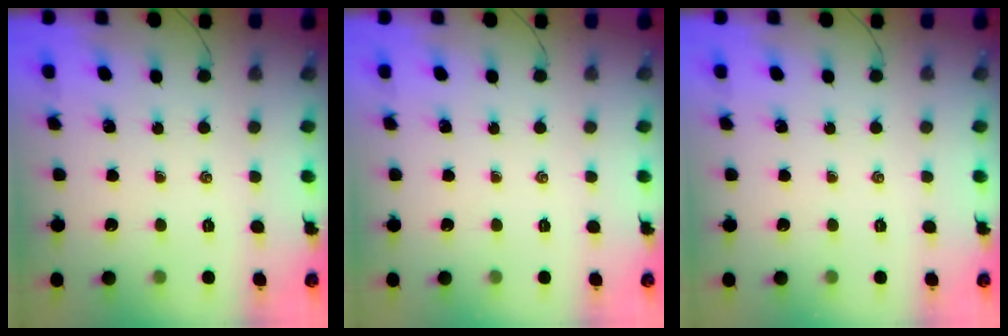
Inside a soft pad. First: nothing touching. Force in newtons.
{"total": 0.0}
{"total": 0.0}